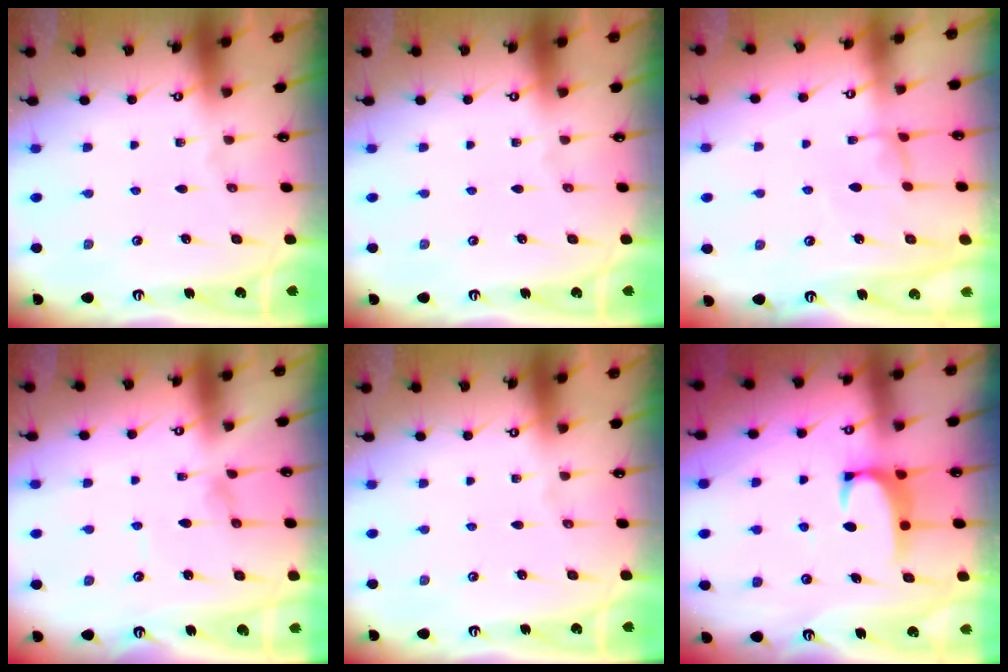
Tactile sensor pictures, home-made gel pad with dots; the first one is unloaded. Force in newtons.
{"total": 0.0}
{"total": 0.7, "press": 0.5, "slide": 0.5}
{"total": 0.0}
{"total": 0.0}
{"total": 2.0, "press": 2.0, "slide": 0.3}